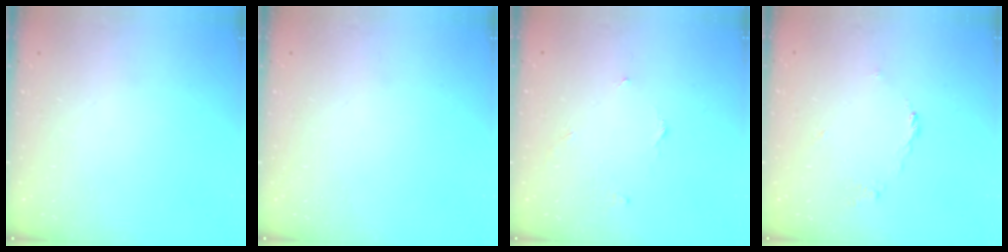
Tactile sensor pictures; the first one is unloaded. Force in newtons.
{"total": 0.0}
{"total": 2.8, "press": 2.8, "slide": 0.3}
{"total": 3.3, "press": 3.2, "slide": 0.8}